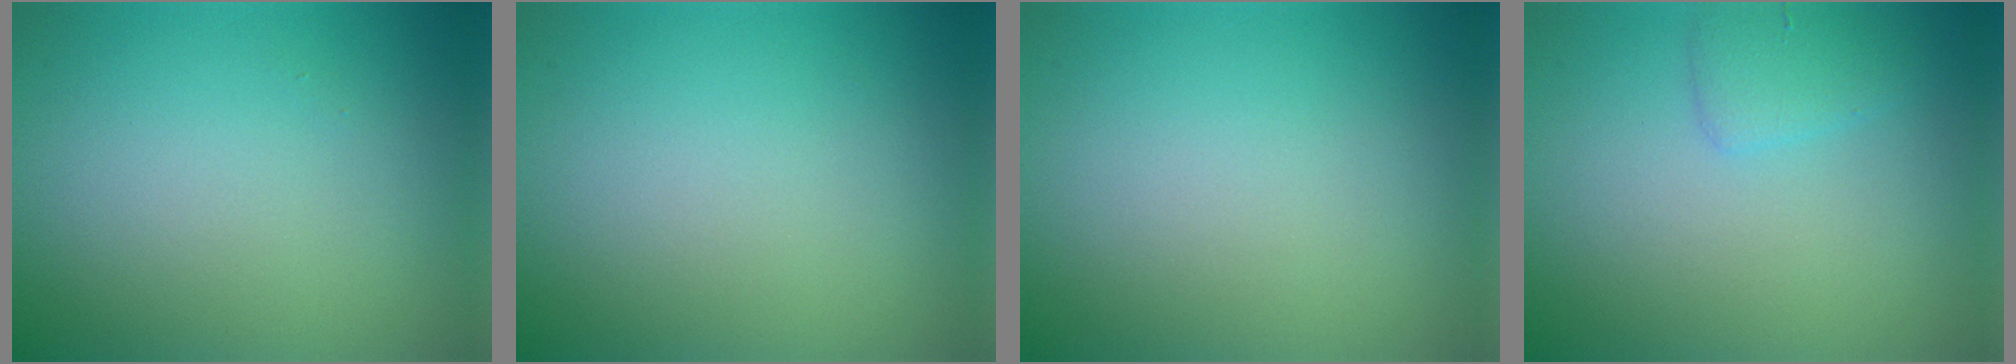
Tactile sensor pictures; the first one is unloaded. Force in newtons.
{"total": 0.0}
{"total": 0.0}
{"total": 1.9, "press": 1.9, "slide": 0.1}